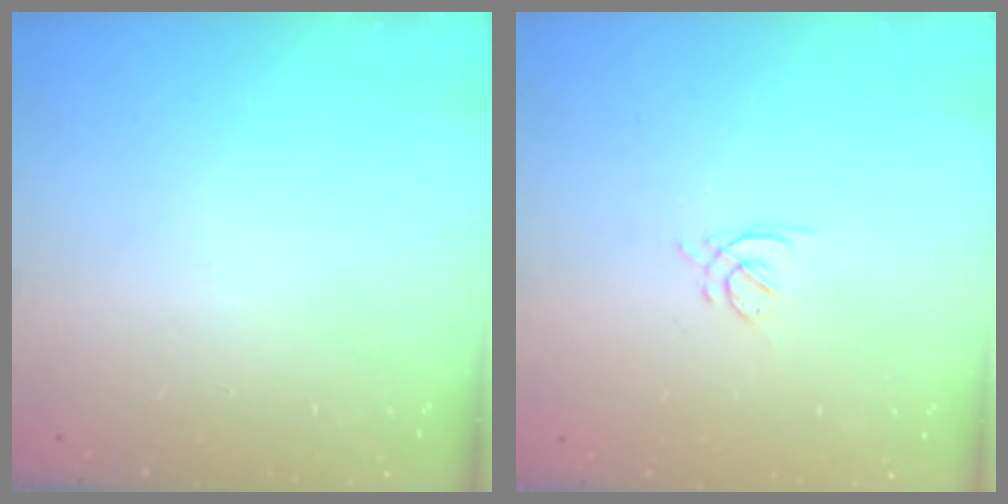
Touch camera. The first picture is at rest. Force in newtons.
{"total": 2.8, "press": 2.8, "slide": 0.7}